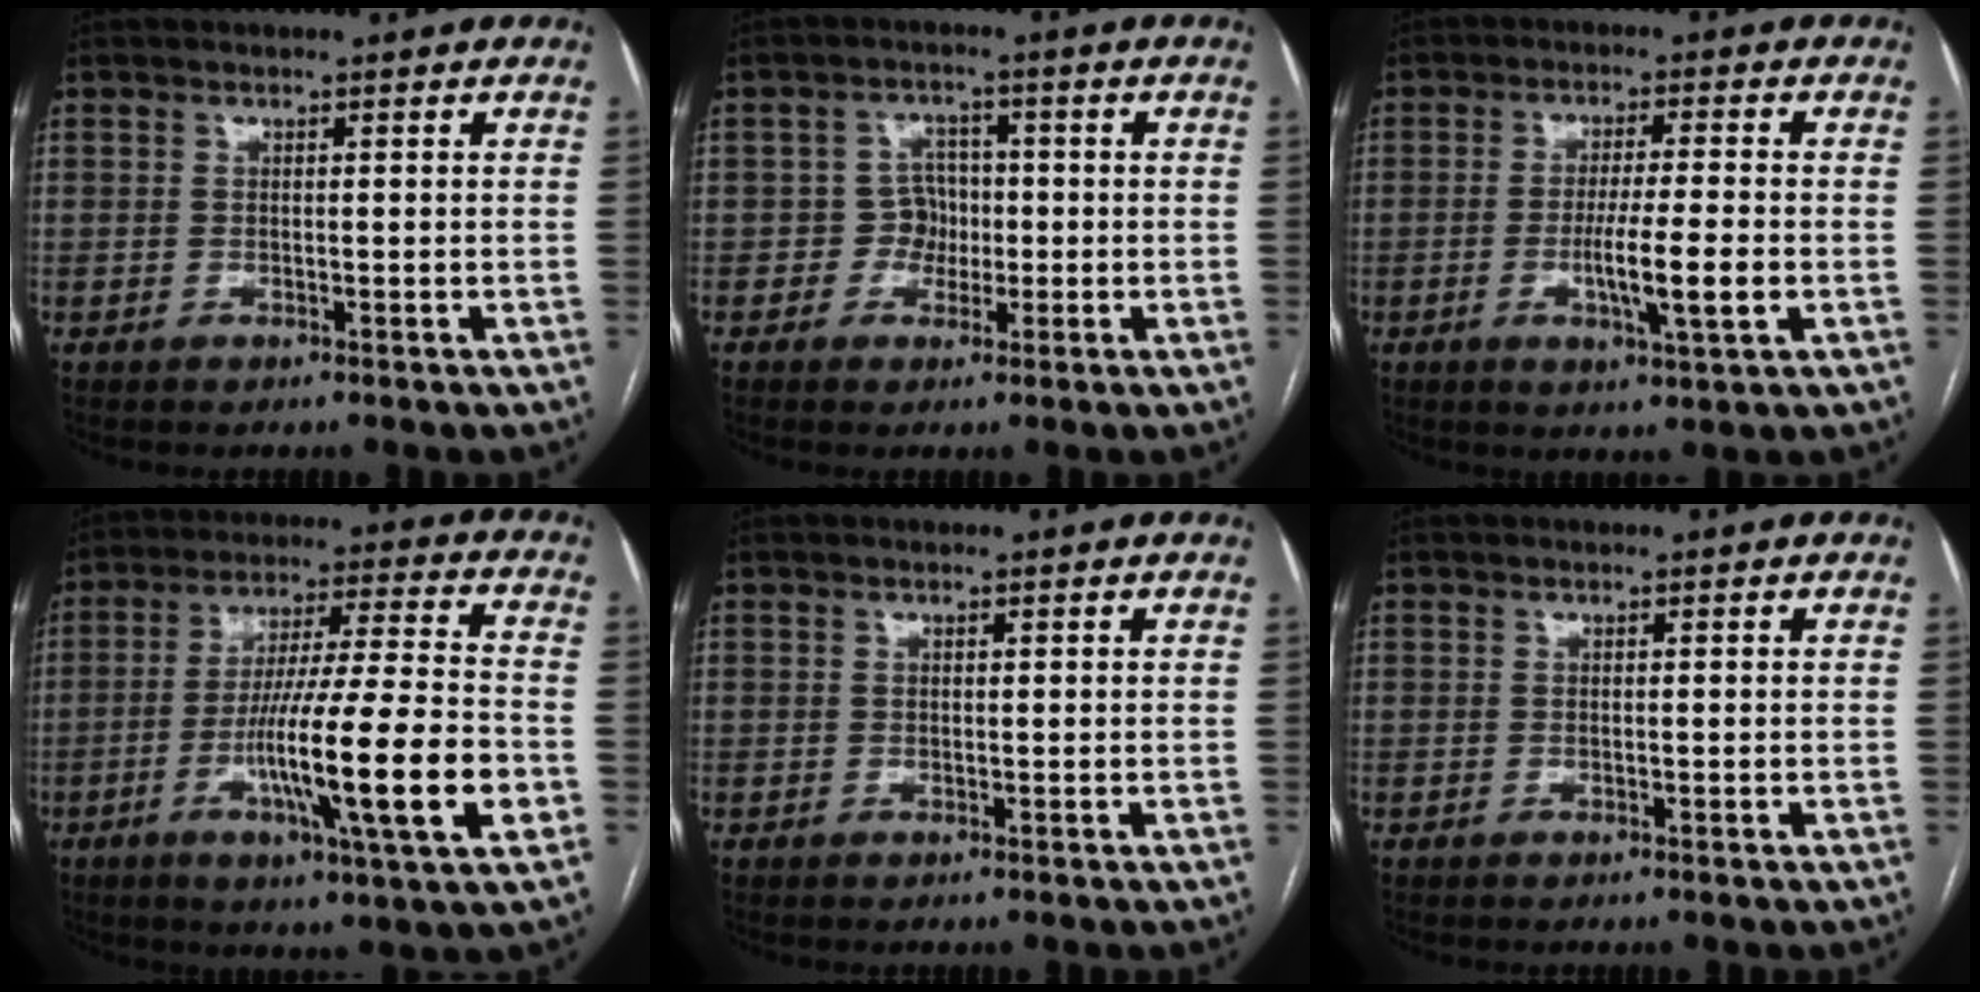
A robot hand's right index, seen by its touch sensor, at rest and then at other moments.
{"total": 3.7, "force": [-0.7, 3.4, 1.1], "torque": [-0.009, 0.013, -0.012]}
{"total": 8.0, "force": [-2.0, 0.1, 7.8], "torque": [-0.134, -0.012, -0.036]}
{"total": 18.4, "force": [-5.3, 0.2, 17.6], "torque": [-0.290, -0.012, -0.088]}
{"total": 0.0}
{"total": 0.0}